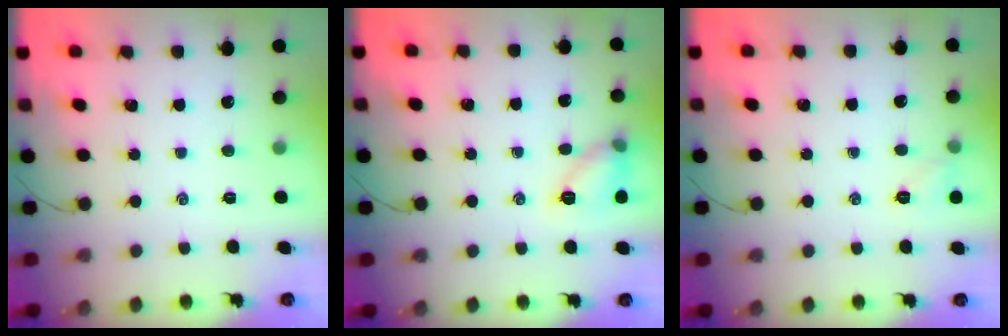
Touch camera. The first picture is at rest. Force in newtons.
{"total": 9.4, "press": 9.4, "slide": 0.7}
{"total": 5.5, "press": 5.3, "slide": 1.5}